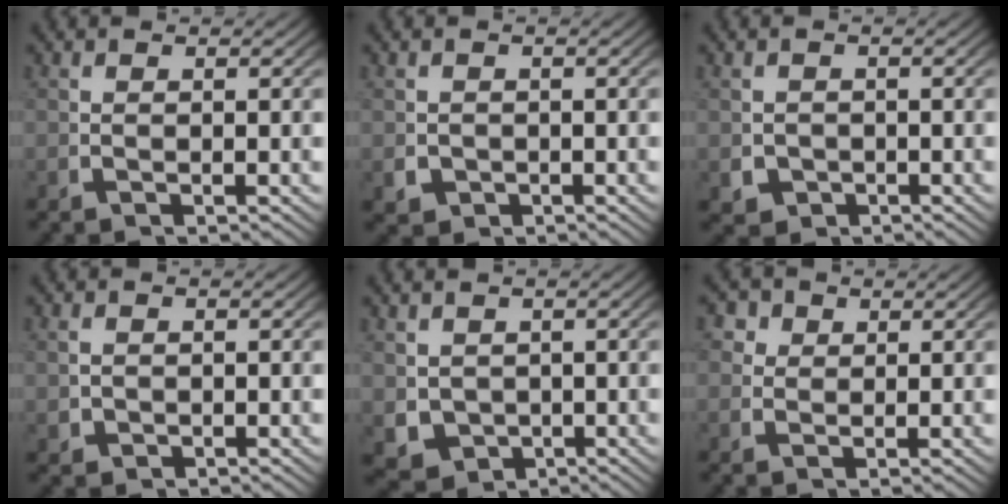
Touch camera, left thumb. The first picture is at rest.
{"total": 2.7, "force": [-0.9, 2.3, 0.9], "torque": [-0.025, -0.018, -0.005]}
{"total": 3.1, "force": [-1.2, 2.7, 1.1], "torque": [-0.027, -0.023, -0.009]}
{"total": 2.1, "force": [-0.1, 1.9, 0.9], "torque": [-0.025, -0.011, 0.005]}
{"total": 6.3, "force": [-1.3, 5.5, 2.9], "torque": [-0.065, -0.041, 0.000]}
{"total": 3.0, "force": [1.2, 2.5, 1.2], "torque": [-0.037, -0.010, 0.024]}